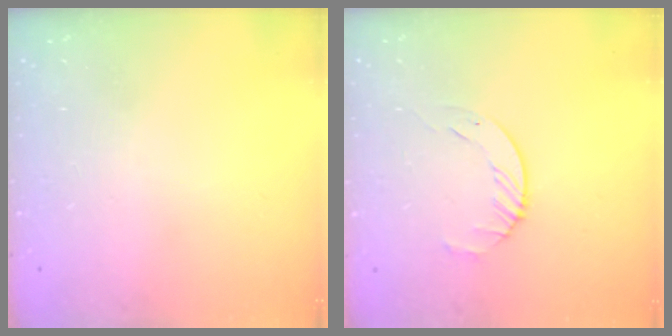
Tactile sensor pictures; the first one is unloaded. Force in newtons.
{"total": 3.4, "press": 3.4, "slide": 0.4}